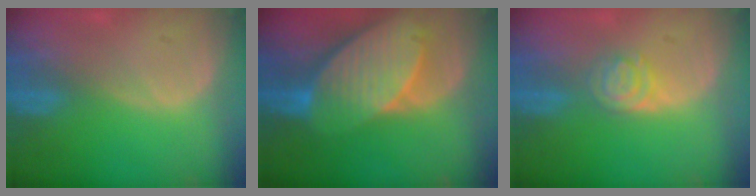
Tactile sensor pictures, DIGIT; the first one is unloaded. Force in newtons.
{"total": 10.6, "press": 9.4, "slide": 5.0}
{"total": 3.9, "press": 3.5, "slide": 1.7}